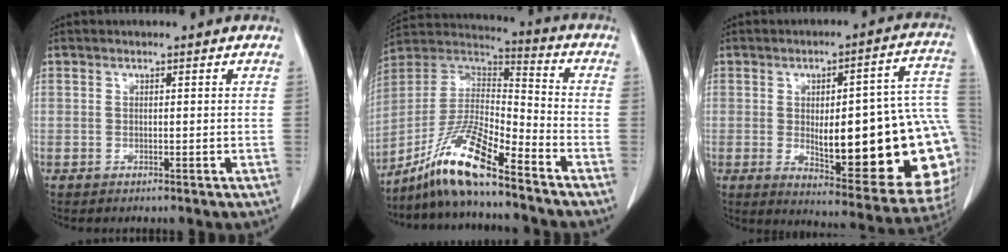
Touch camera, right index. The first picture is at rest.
{"total": 13.9, "force": [-10.0, 1.2, 9.5], "torque": [-0.188, 0.003, -0.183]}
{"total": 26.5, "force": [-2.6, 6.5, 25.5], "torque": [-0.241, 0.022, -0.014]}